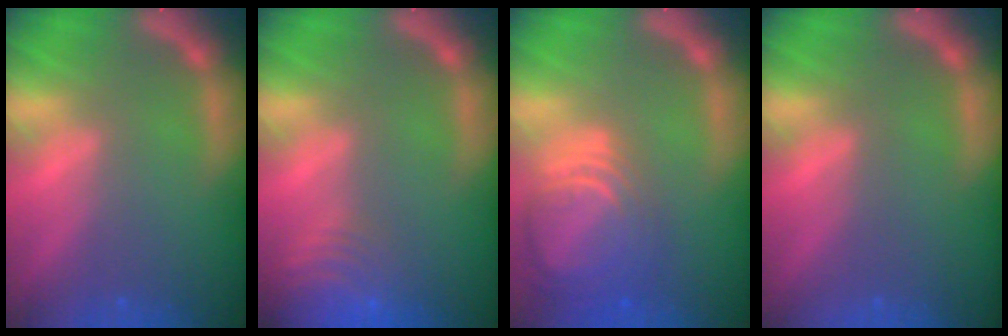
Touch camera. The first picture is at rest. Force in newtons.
{"total": 9.0}
{"total": 9.0}
{"total": 0.0}